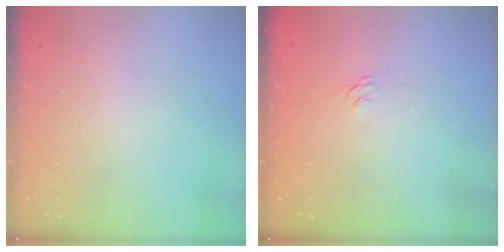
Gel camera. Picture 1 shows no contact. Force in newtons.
{"total": 3.1, "press": 2.8, "slide": 1.3}